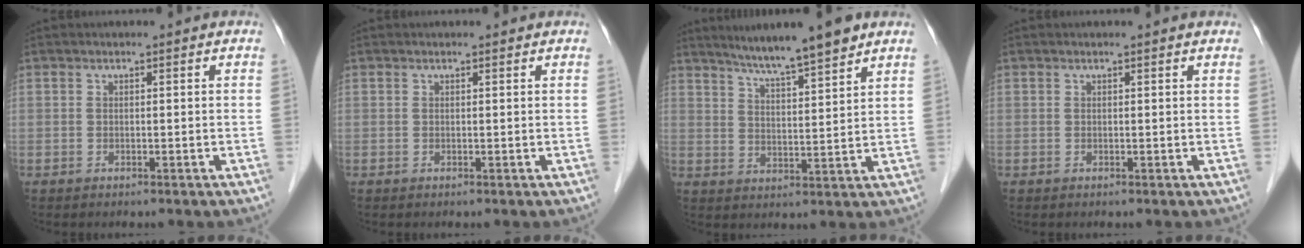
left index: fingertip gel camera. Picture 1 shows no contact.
{"total": 0.9, "force": [0.9, 0.3, 0.2], "torque": [-0.010, 0.007, 0.011]}
{"total": 9.9, "force": [8.1, -0.2, 5.7], "torque": [-0.091, 0.009, 0.129]}
{"total": 1.5, "force": [1.4, 0.2, 0.3], "torque": [-0.014, 0.008, 0.013]}